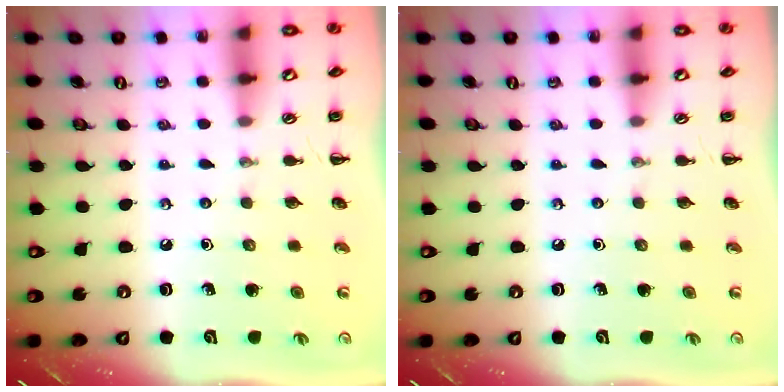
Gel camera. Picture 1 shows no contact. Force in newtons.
{"total": 0.0}